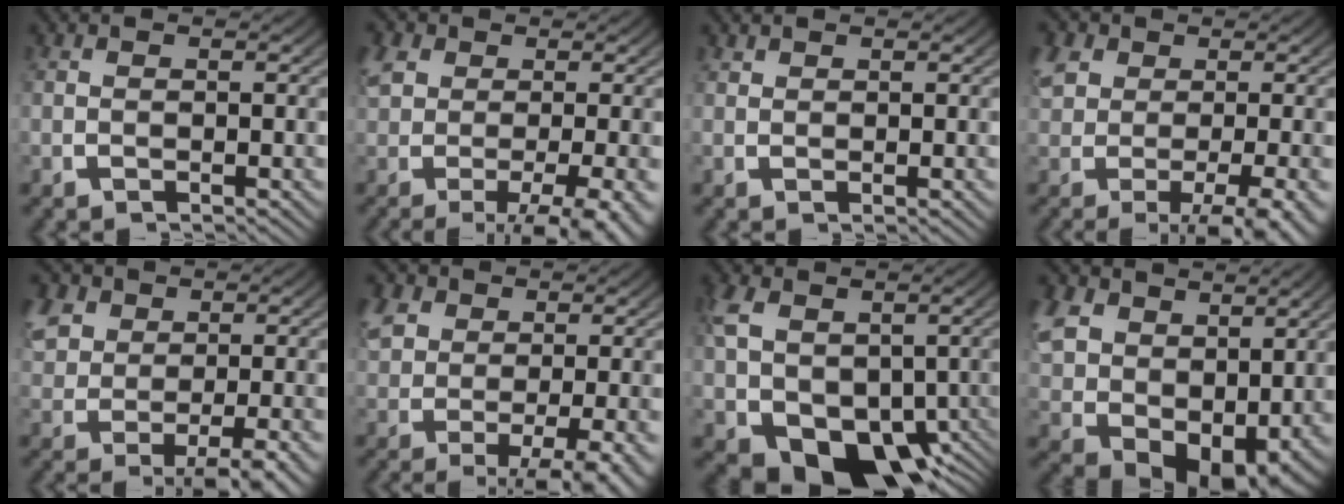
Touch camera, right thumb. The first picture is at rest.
{"total": 6.7, "force": [-2.8, 3.4, 5.1], "torque": [-0.091, -0.028, -0.022]}
{"total": 0.8, "force": [0.8, 0.0, 0.1], "torque": [0.001, 0.001, 0.020]}
{"total": 6.4, "force": [-2.1, 3.5, 4.9], "torque": [-0.094, -0.027, -0.009]}
{"total": 5.6, "force": [-0.5, 3.6, 4.3], "torque": [-0.091, -0.023, 0.015]}
{"total": 6.2, "force": [-1.4, 3.4, 5.0], "torque": [-0.091, -0.024, 0.002]}
{"total": 10.8, "force": [-3.0, 7.2, 7.4], "torque": [-0.143, -0.041, -0.020]}
{"total": 11.4, "force": [-1.2, 7.7, 8.3], "torque": [-0.177, -0.056, 0.013]}